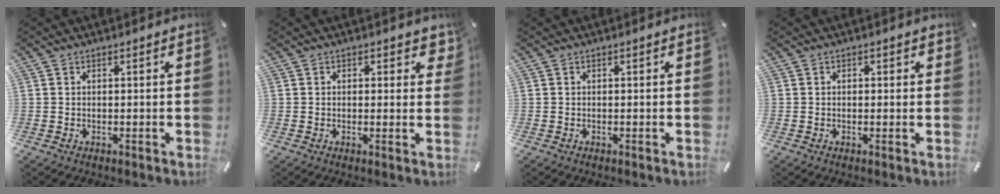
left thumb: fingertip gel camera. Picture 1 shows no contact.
{"total": 2.2, "force": [0.8, 1.5, 1.5], "torque": [-0.007, -0.003, 0.007]}
{"total": 0.0}
{"total": 0.8, "force": [-0.1, 0.6, 0.5], "torque": [-0.001, 0.000, -0.004]}